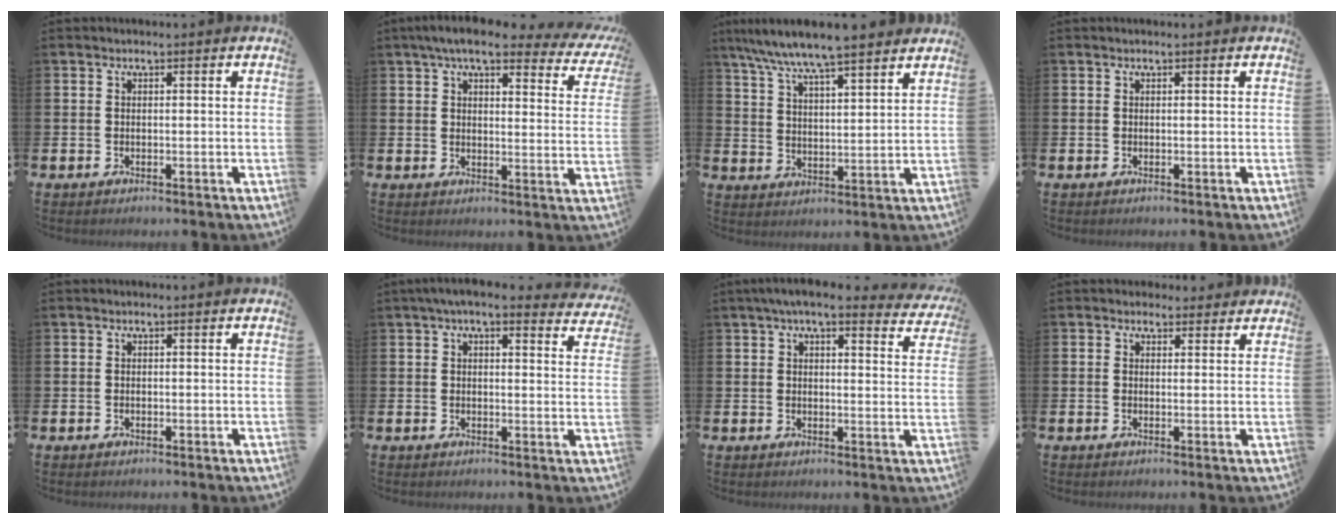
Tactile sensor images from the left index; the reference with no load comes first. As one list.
[{"total": 6.7, "force": [5.6, 1.6, 3.3], "torque": [-0.063, -0.024, 0.093]}, {"total": 7.9, "force": [7.5, 0.1, 2.5], "torque": [-0.077, -0.038, 0.135]}, {"total": 0.0}, {"total": 0.0}, {"total": 4.3, "force": [3.9, 0.7, 1.8], "torque": [-0.033, -0.013, 0.067]}, {"total": 5.2, "force": [4.5, 0.8, 2.4], "torque": [-0.046, -0.016, 0.077]}, {"total": 1.9, "force": [1.7, 0.9, -0.2], "torque": [0.011, -0.002, 0.029]}]